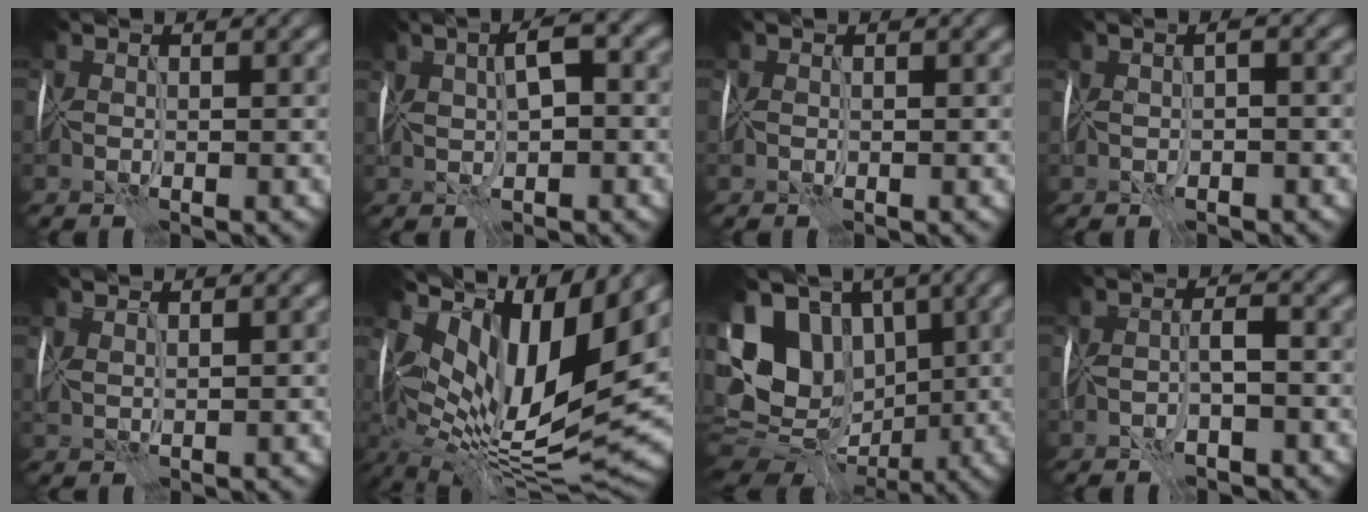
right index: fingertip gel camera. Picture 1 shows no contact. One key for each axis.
{"total": 4.0, "fx": 1.1, "fy": 1.5, "fz": 3.6, "tx": -0.066, "ty": 0.009, "tz": 0.017}
{"total": 0.0}
{"total": 1.5, "fx": -0.5, "fy": 0.9, "fz": 1.1, "tx": -0.003, "ty": 0.008, "tz": -0.006}
{"total": 1.2, "fx": 1.1, "fy": -0.4, "fz": 0.3, "tx": -0.009, "ty": 0.002, "tz": 0.022}
{"total": 12.9, "fx": 4.1, "fy": 5.6, "fz": 10.9, "tx": -0.205, "ty": 0.002, "tz": 0.081}
{"total": 14.3, "fx": 1.3, "fy": 10.6, "fz": 9.5, "tx": -0.173, "ty": 0.013, "tz": 0.026}
{"total": 1.8, "fx": -0.7, "fy": 0.5, "fz": 1.6, "tx": -0.031, "ty": 0.001, "tz": -0.013}